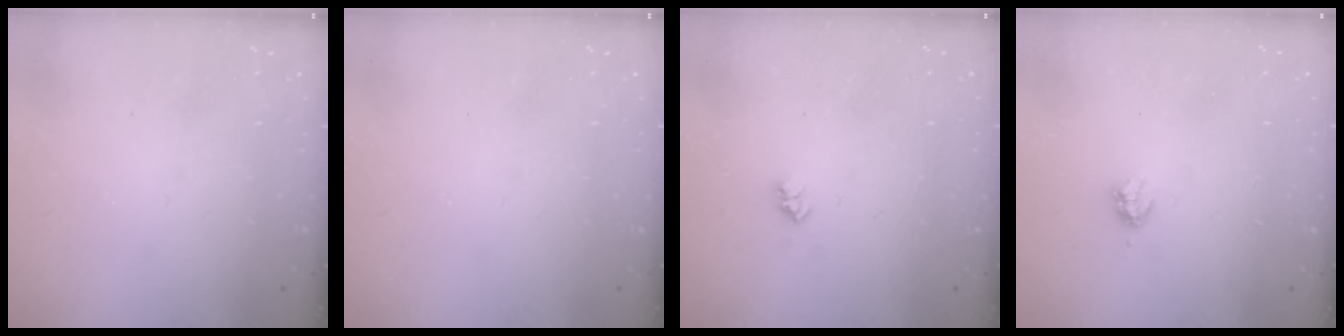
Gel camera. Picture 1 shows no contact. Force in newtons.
{"total": 0.0}
{"total": 2.6, "press": 2.5, "slide": 0.4}
{"total": 2.9, "press": 2.9, "slide": 0.5}